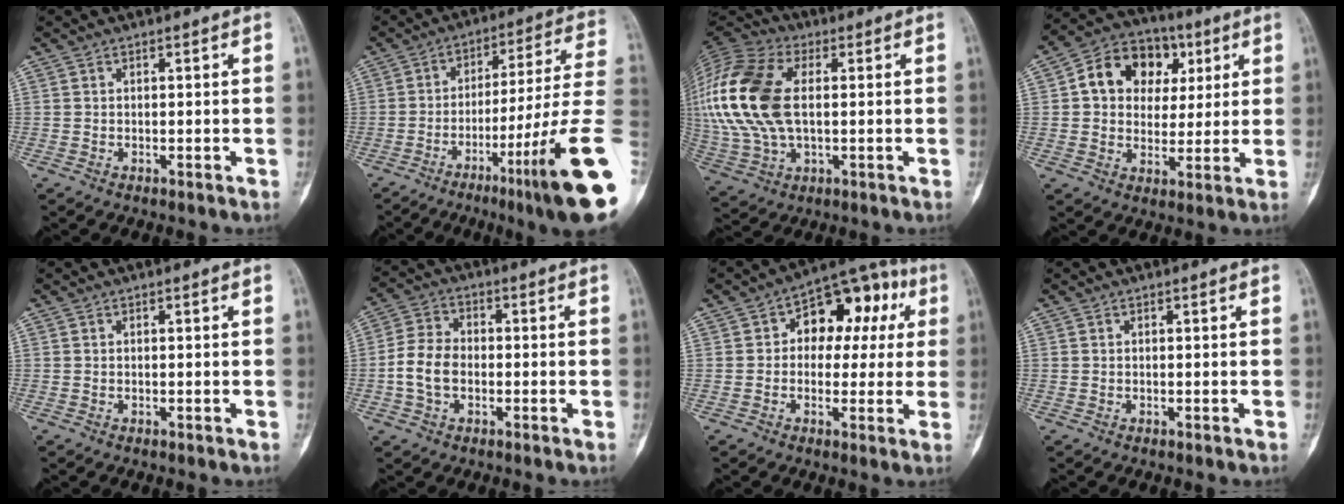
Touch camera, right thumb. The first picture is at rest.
{"total": 22.0, "force": [-8.3, 1.0, 20.4], "torque": [-0.266, 0.034, -0.125]}
{"total": 21.8, "force": [2.1, 12.8, 17.5], "torque": [-0.404, 0.004, 0.039]}
{"total": 14.0, "force": [3.8, 11.2, 7.5], "torque": [-0.081, 0.008, 0.056]}
{"total": 0.0}
{"total": 7.6, "force": [-1.4, 5.4, 5.1], "torque": [-0.097, 0.020, -0.035]}
{"total": 13.4, "force": [2.9, 9.2, 9.4], "torque": [-0.070, 0.038, 0.030]}
{"total": 0.0}